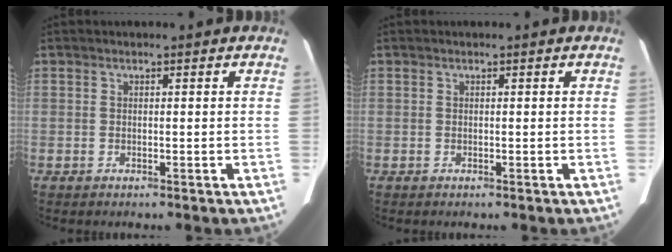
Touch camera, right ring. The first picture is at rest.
{"total": 0.0}